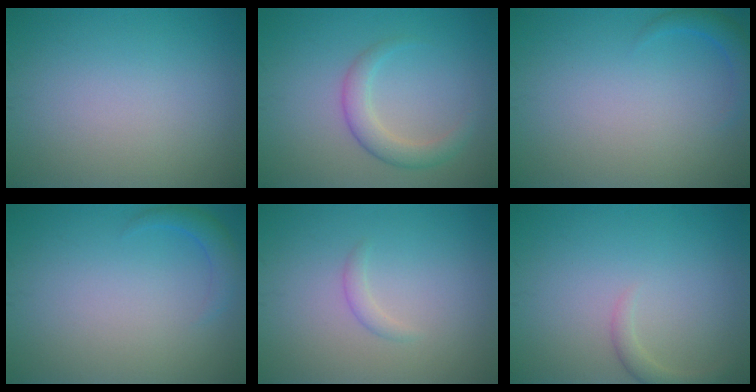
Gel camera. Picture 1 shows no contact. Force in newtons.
{"total": 2.8, "press": 2.8, "slide": 0.1}
{"total": 1.7, "press": 1.6, "slide": 0.2}
{"total": 1.6, "press": 1.6, "slide": 0.2}
{"total": 1.0, "press": 1.0, "slide": 0.0}
{"total": 1.5, "press": 1.5, "slide": 0.2}